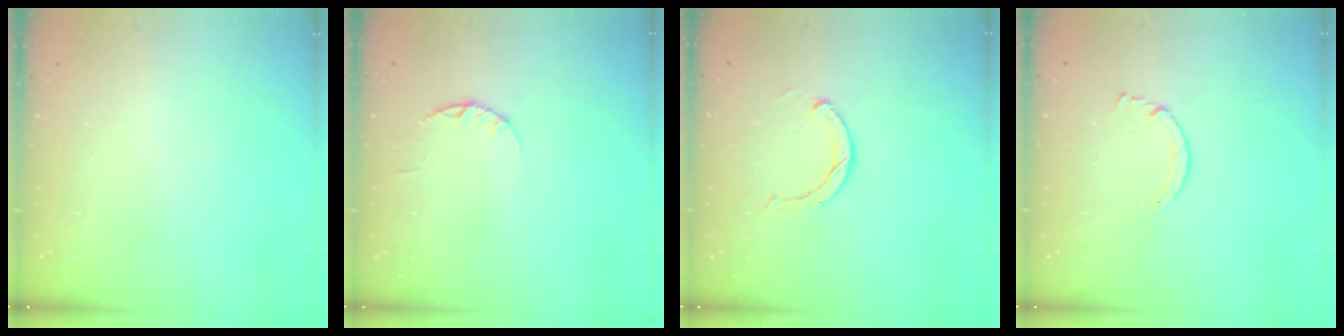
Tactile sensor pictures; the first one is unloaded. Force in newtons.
{"total": 2.4, "press": 2.3, "slide": 0.4}
{"total": 2.9, "press": 2.9, "slide": 0.4}
{"total": 1.7, "press": 1.7, "slide": 0.2}